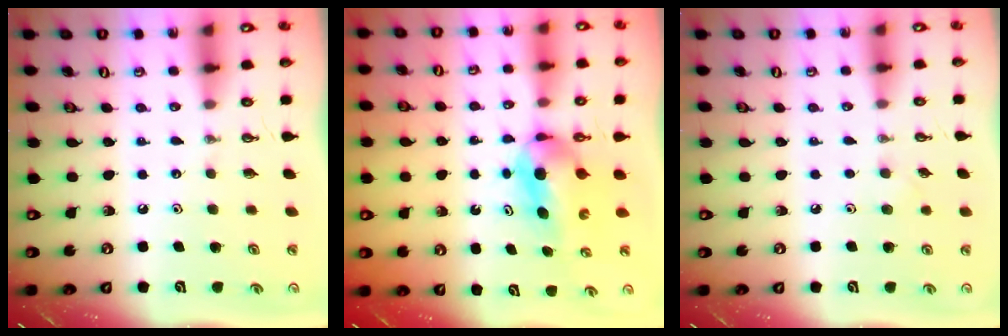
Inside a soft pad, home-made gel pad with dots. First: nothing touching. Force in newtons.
{"total": 6.6, "press": 6.2, "slide": 2.2}
{"total": 3.9, "press": 3.8, "slide": 0.8}